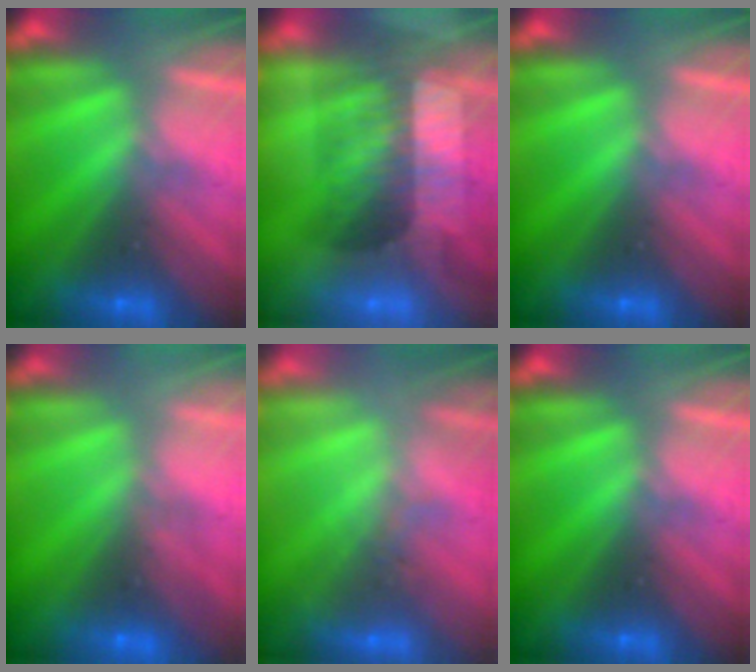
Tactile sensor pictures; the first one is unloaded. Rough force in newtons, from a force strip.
{"total": 3.3}
{"total": 0.0}
{"total": 4.8}
{"total": 2.8}
{"total": 0.0}